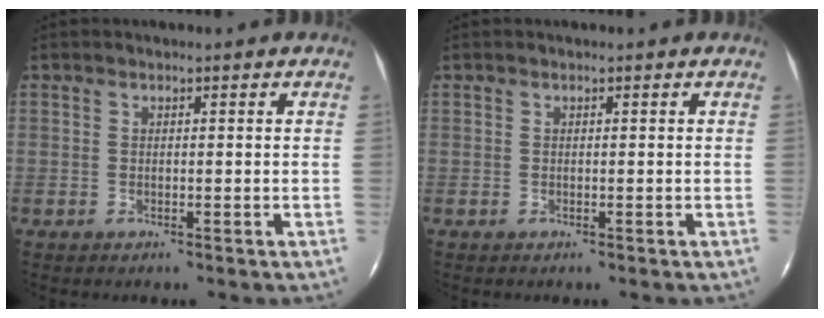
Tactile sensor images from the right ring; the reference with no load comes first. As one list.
[{"total": 0.0}]